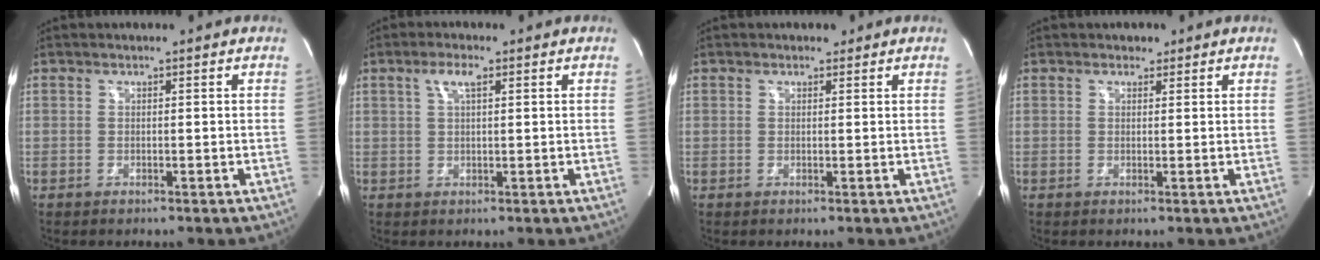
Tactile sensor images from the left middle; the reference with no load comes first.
{"total": 3.0, "force": [1.4, 0.7, 2.6], "torque": [-0.054, 0.008, 0.026]}
{"total": 1.2, "force": [0.8, 0.9, 0.2], "torque": [-0.004, 0.006, 0.009]}
{"total": 1.2, "force": [0.8, 0.9, 0.2], "torque": [-0.003, 0.001, 0.009]}